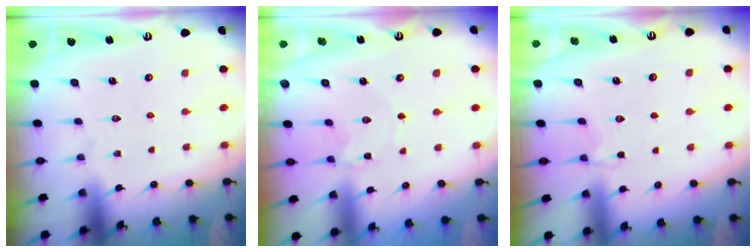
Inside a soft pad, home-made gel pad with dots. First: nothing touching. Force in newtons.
{"total": 0.7, "press": 0.7, "slide": 0.2}
{"total": 2.3, "press": 2.0, "slide": 1.2}